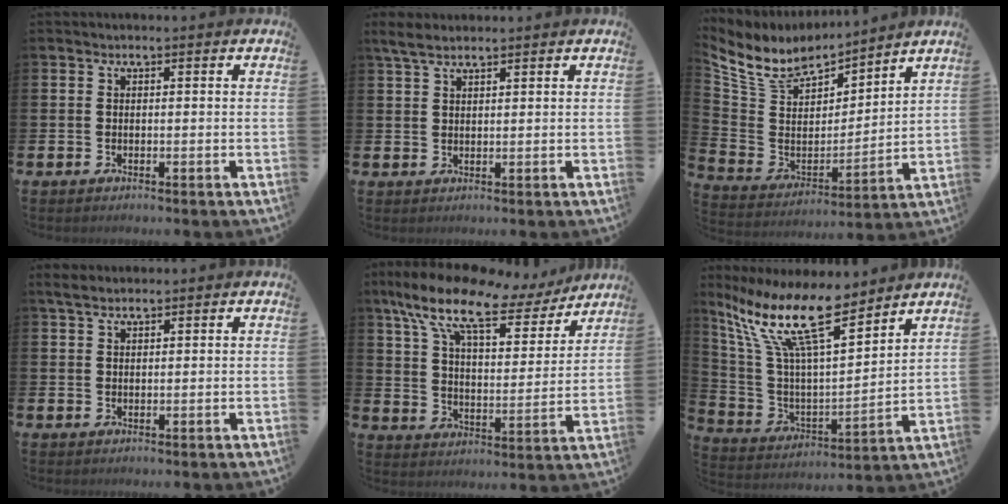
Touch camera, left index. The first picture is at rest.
{"total": 3.4, "force": [2.7, 1.2, 1.7], "torque": [-0.033, -0.003, 0.049]}
{"total": 8.7, "force": [8.0, 3.2, 1.6], "torque": [-0.081, -0.060, 0.144]}
{"total": 2.8, "force": [2.3, 1.1, 1.2], "torque": [-0.014, -0.003, 0.040]}
{"total": 12.2, "force": [8.9, 4.8, 6.8], "torque": [-0.145, -0.050, 0.148]}
{"total": 14.9, "force": [10.5, 4.1, 9.7], "torque": [-0.226, -0.055, 0.184]}